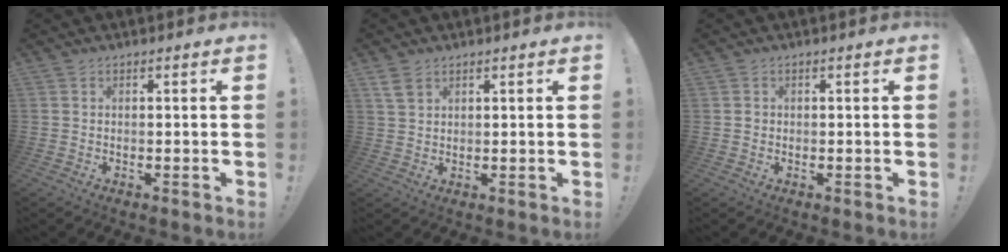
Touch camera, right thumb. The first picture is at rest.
{"total": 3.7, "force": [2.3, 2.0, 2.1], "torque": [-0.042, -0.006, 0.046]}
{"total": 0.7, "force": [-0.2, 0.7, 0.1], "torque": [-0.002, 0.003, -0.003]}